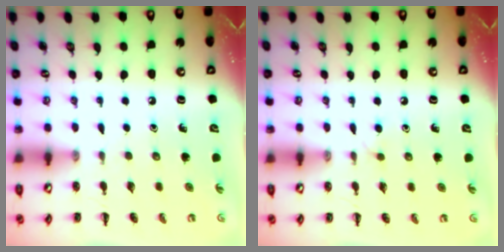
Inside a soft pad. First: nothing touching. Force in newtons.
{"total": 2.5, "press": 2.2, "slide": 1.0}